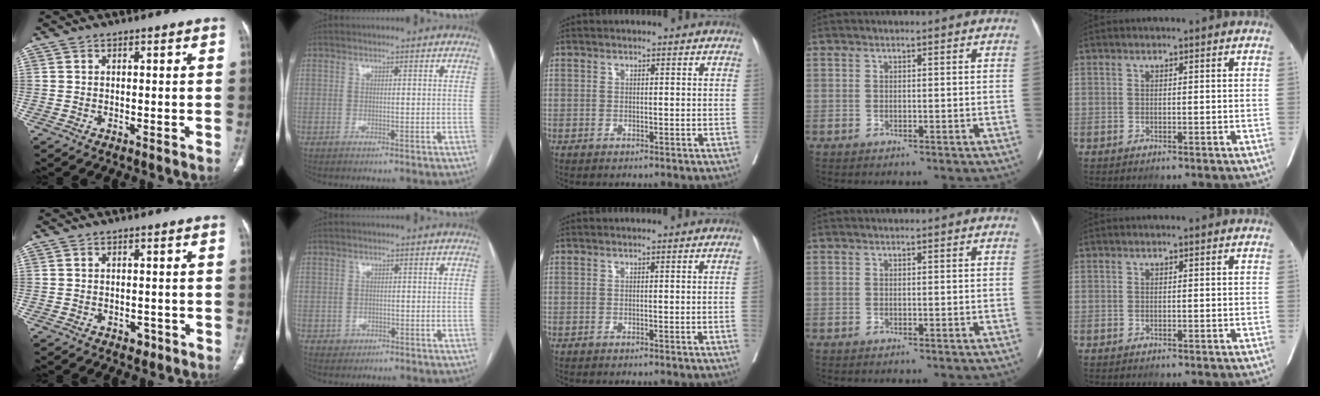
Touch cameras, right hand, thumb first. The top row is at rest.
{"thumb": {"total": 1.9, "force": [-1.0, 1.4, 0.7], "torque": [-0.002, 0.005, -0.010]}, "index": {"total": 1.7, "force": [-0.6, 1.6, 0.2], "torque": [0.001, 0.007, -0.004]}, "middle": {"total": 0.8, "force": [-0.2, -0.2, 0.7], "torque": [-0.008, 0.001, -0.004]}}